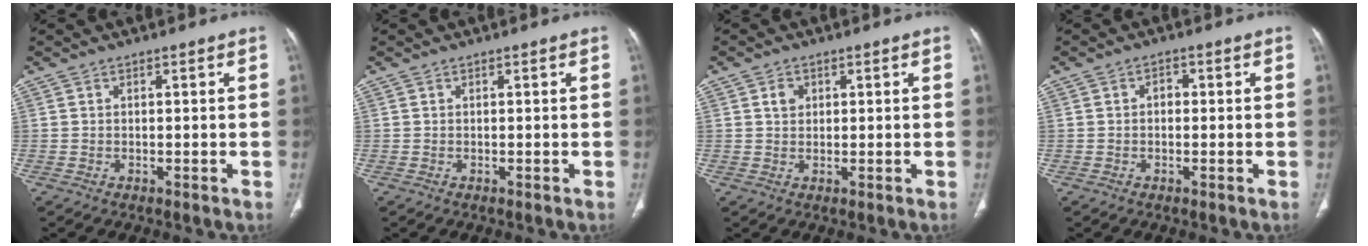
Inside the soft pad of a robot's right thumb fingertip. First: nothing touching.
{"total": 0.0}
{"total": 2.3, "force": [0.8, 1.9, 1.1], "torque": [-0.012, -0.001, 0.015]}
{"total": 1.7, "force": [-0.1, 1.2, 1.1], "torque": [-0.011, 0.007, -0.005]}